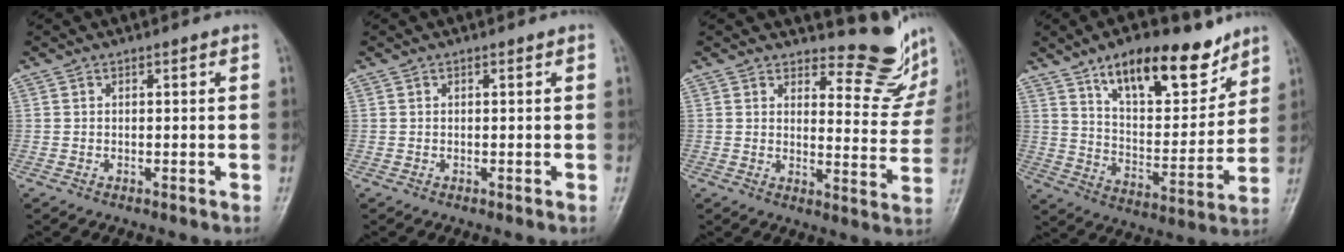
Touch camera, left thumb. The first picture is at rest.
{"total": 0.0}
{"total": 11.0, "force": [10.2, 3.4, 2.4], "torque": [0.001, -0.108, 0.115]}
{"total": 17.5, "force": [11.6, 7.0, 11.1], "torque": [-0.130, -0.068, 0.196]}